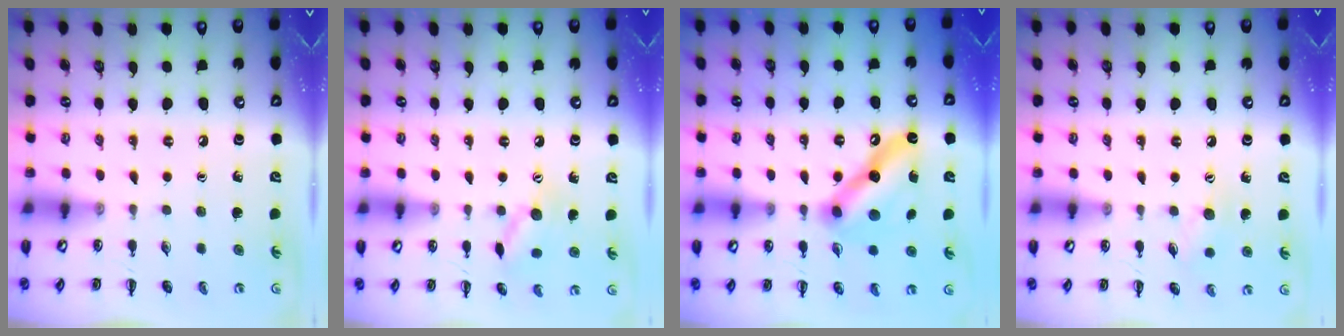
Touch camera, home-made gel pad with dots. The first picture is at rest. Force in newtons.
{"total": 9.5, "press": 9.4, "slide": 0.9}
{"total": 13.1, "press": 13.0, "slide": 1.4}
{"total": 7.2, "press": 7.1, "slide": 1.0}